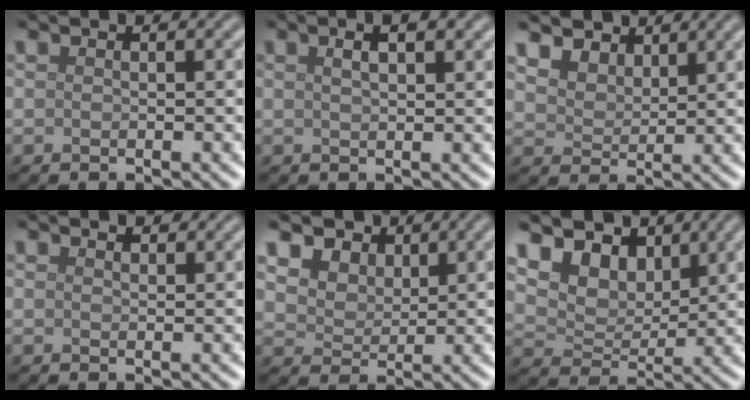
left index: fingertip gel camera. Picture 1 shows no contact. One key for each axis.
{"total": 2.8, "fx": 1.6, "fy": 1.0, "fz": 2.1, "tx": -0.019, "ty": 0.002, "tz": 0.014}
{"total": 5.5, "fx": 4.2, "fy": 2.9, "fz": 1.8, "tx": -0.074, "ty": -0.002, "tz": 0.078}
{"total": 2.0, "fx": 1.9, "fy": 0.4, "fz": 0.7, "tx": -0.014, "ty": 0.000, "tz": 0.026}
{"total": 7.0, "fx": 4.5, "fy": 4.7, "fz": 2.7, "tx": -0.077, "ty": 0.010, "tz": 0.077}
{"total": 8.6, "fx": 5.7, "fy": 5.0, "fz": 4.0, "tx": -0.099, "ty": -0.002, "tz": 0.098}